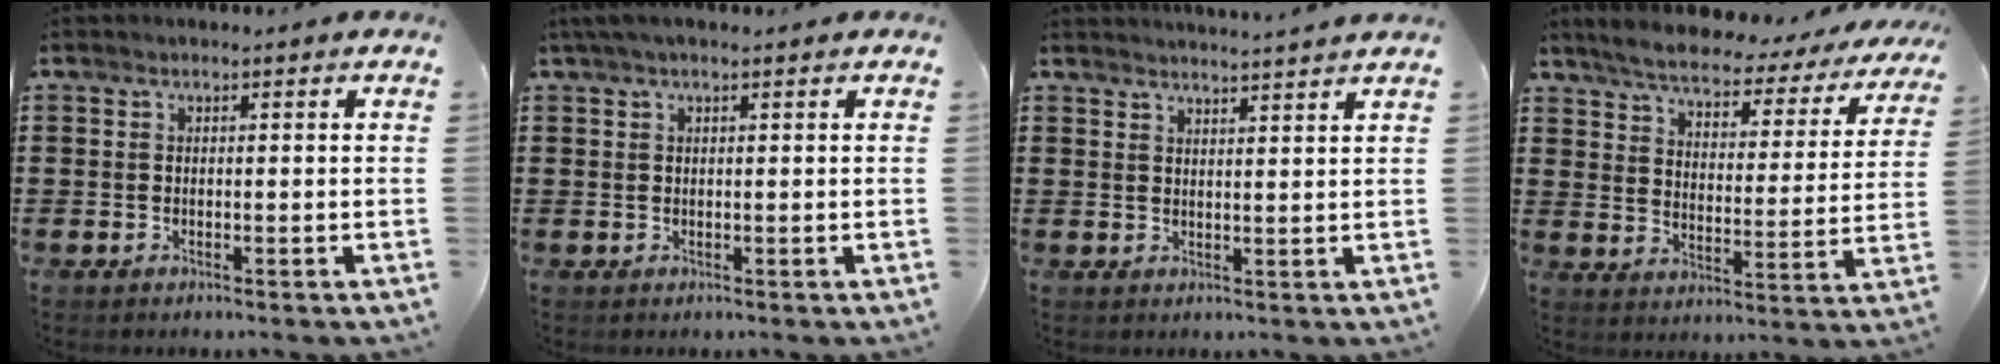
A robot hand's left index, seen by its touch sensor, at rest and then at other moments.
{"total": 1.1, "force": [0.6, 0.3, 0.9], "torque": [-0.017, 0.003, 0.010]}
{"total": 2.7, "force": [2.6, -0.8, 0.2], "torque": [-0.010, -0.013, 0.048]}
{"total": 5.4, "force": [5.0, 0.8, 1.8], "torque": [-0.062, -0.032, 0.083]}